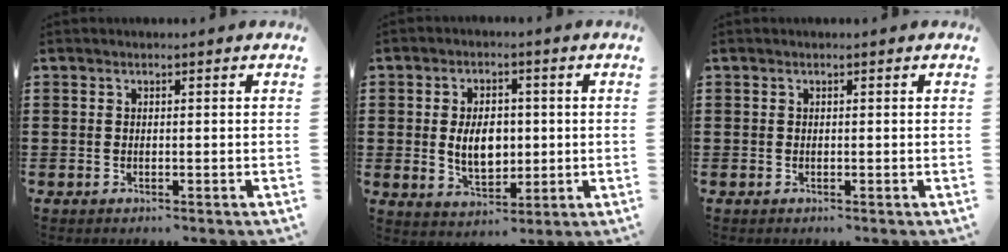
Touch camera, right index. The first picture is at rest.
{"total": 6.4, "force": [0.2, 4.1, 4.9], "torque": [-0.078, 0.002, -0.003]}
{"total": 0.0}